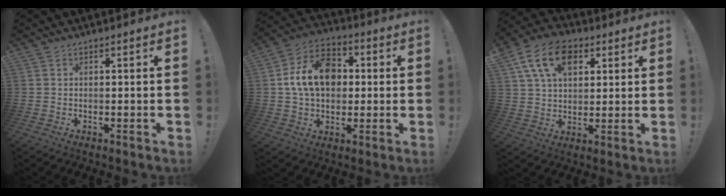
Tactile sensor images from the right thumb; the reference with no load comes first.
{"total": 16.2, "force": [2.5, 12.0, 10.6], "torque": [-0.166, 0.002, 0.049]}
{"total": 15.0, "force": [6.3, 10.0, 9.2], "torque": [-0.143, -0.012, 0.120]}